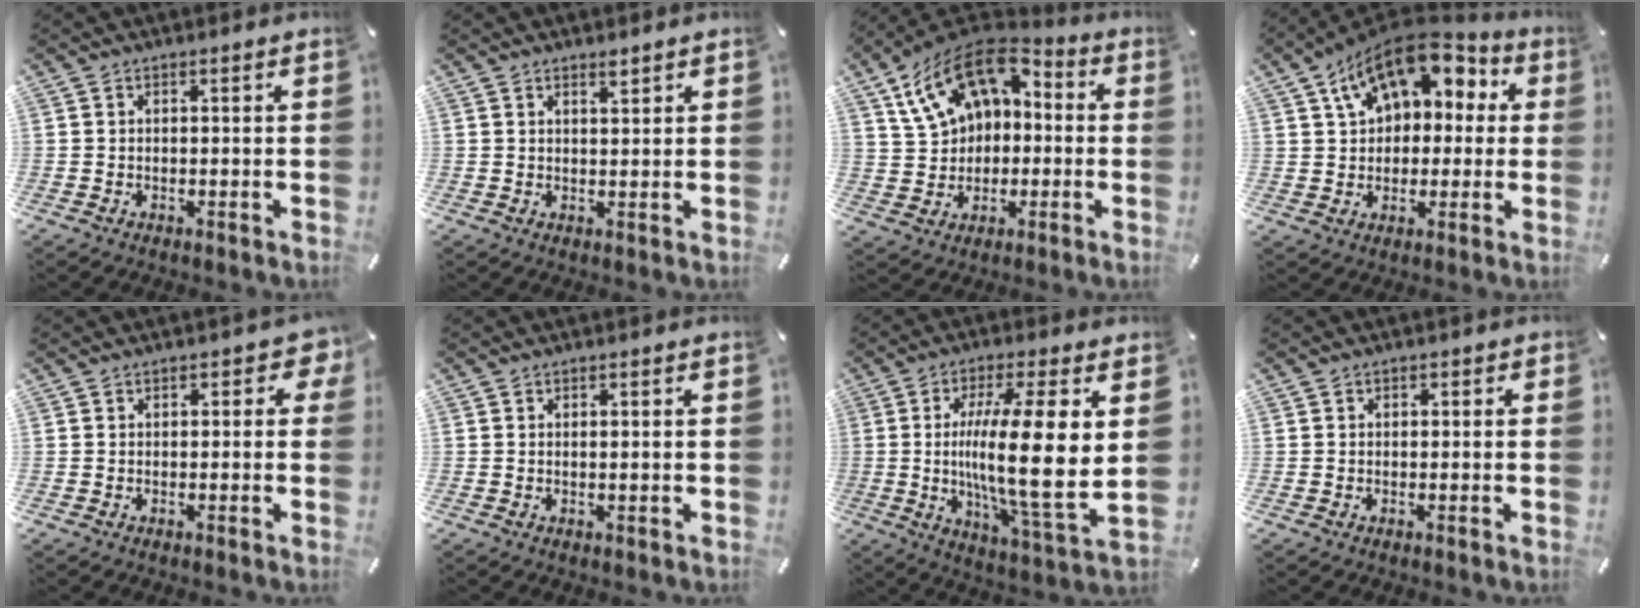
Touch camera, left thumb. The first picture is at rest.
{"total": 1.7, "force": [1.4, 0.5, 0.8], "torque": [-0.009, -0.006, 0.025]}
{"total": 16.0, "force": [5.9, 12.2, 8.6], "torque": [-0.169, -0.020, 0.109]}
{"total": 13.7, "force": [6.7, 9.2, 7.7], "torque": [-0.125, -0.029, 0.123]}
{"total": 3.1, "force": [0.7, 2.0, 2.3], "torque": [-0.021, 0.000, 0.007]}
{"total": 0.8, "force": [0.1, 0.1, 0.8], "torque": [-0.014, -0.002, 0.002]}
{"total": 17.8, "force": [1.8, 2.9, 17.5], "torque": [-0.315, -0.025, 0.014]}
{"total": 0.9, "force": [-0.2, 0.8, 0.2], "torque": [-0.003, 0.005, -0.007]}